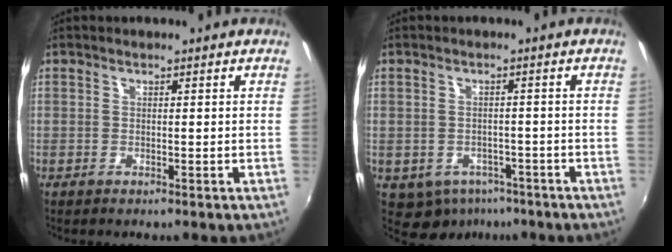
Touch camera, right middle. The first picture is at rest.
{"total": 6.9, "force": [-4.0, 5.1, 2.3], "torque": [-0.057, -0.011, -0.044]}